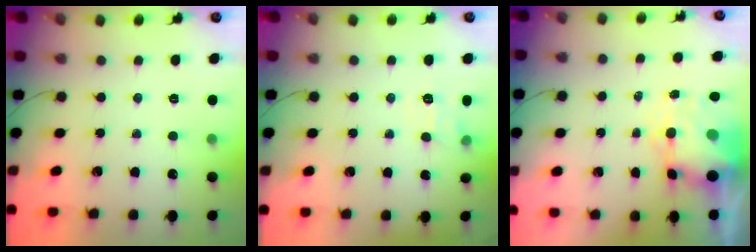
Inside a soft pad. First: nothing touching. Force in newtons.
{"total": 7.5, "press": 7.1, "slide": 2.2}
{"total": 7.6, "press": 7.4, "slide": 1.7}